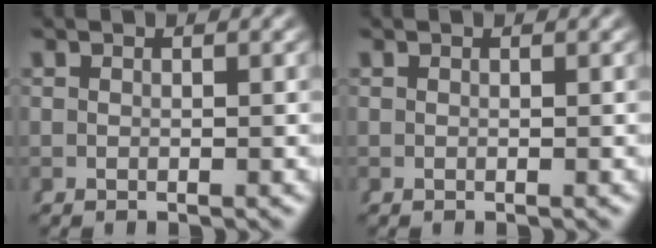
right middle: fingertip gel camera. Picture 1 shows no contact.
{"total": 0.0}